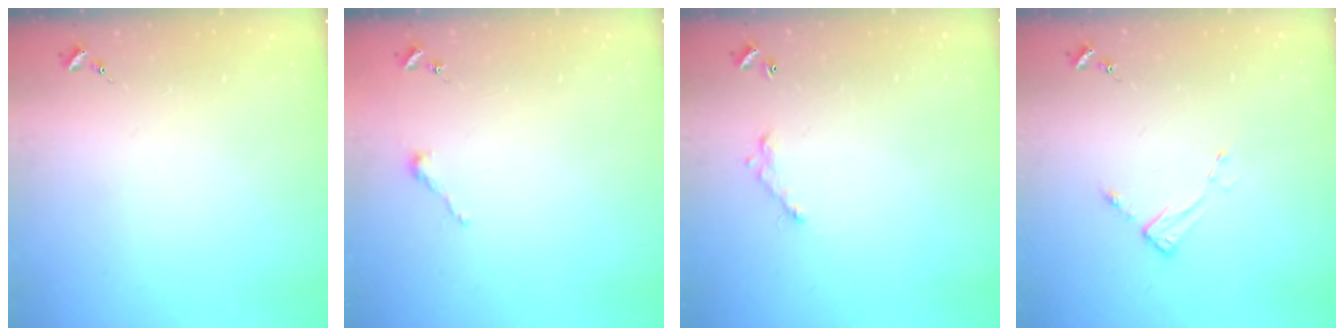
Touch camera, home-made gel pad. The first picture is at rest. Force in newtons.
{"total": 2.5, "press": 2.5, "slide": 0.2}
{"total": 5.2, "press": 5.2, "slide": 0.2}
{"total": 4.4, "press": 4.3, "slide": 0.5}